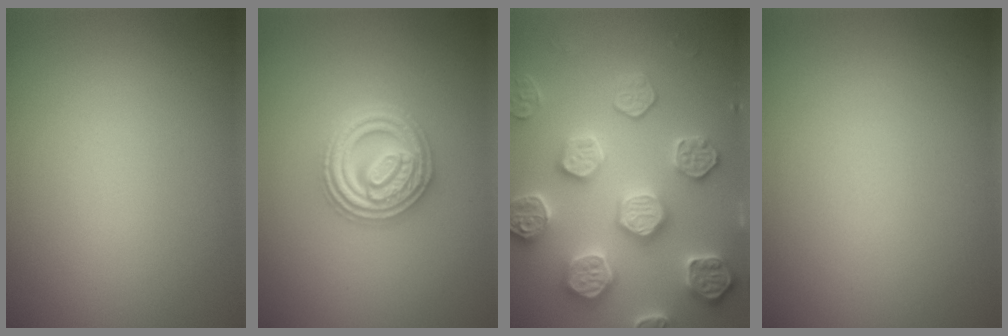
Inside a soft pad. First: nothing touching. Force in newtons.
{"total": 5.0, "press": 4.9, "slide": 0.6}
{"total": 6.3, "press": 6.2, "slide": 1.5}
{"total": 0.0}